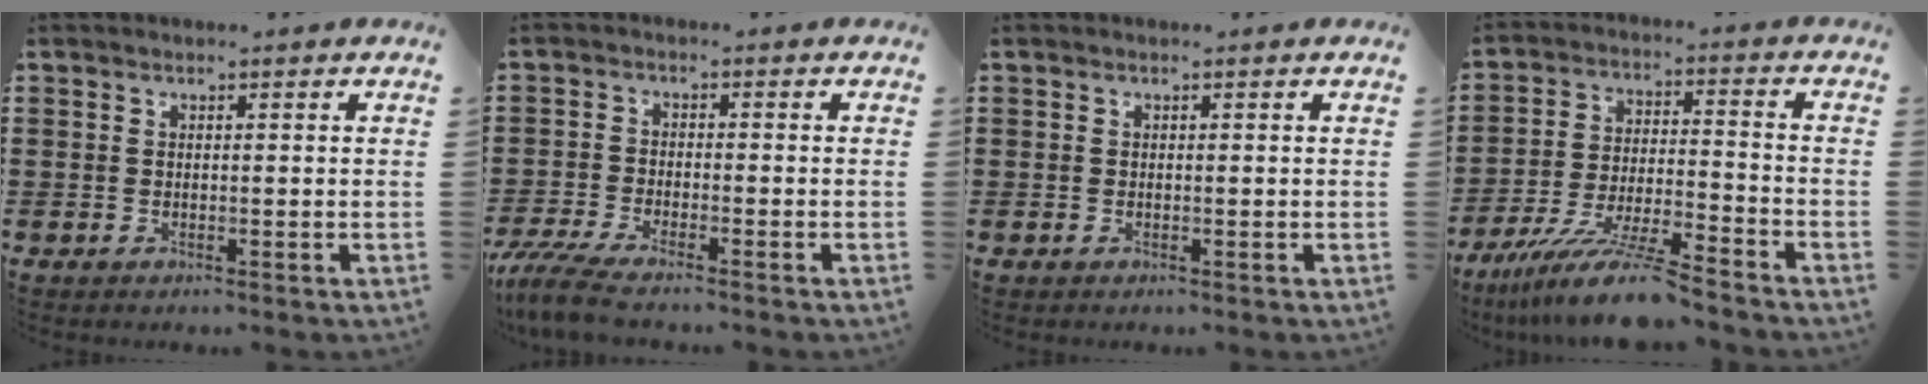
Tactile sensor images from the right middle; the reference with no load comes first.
{"total": 4.7, "force": [-4.2, 0.2, 2.2], "torque": [-0.066, -0.020, -0.086]}
{"total": 0.0}
{"total": 11.0, "force": [-9.4, 0.2, 5.7], "torque": [-0.107, 0.007, -0.181]}